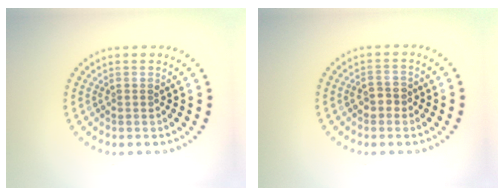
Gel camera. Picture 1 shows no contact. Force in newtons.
{"total": 1.6, "press": 1.6, "slide": 0.4}